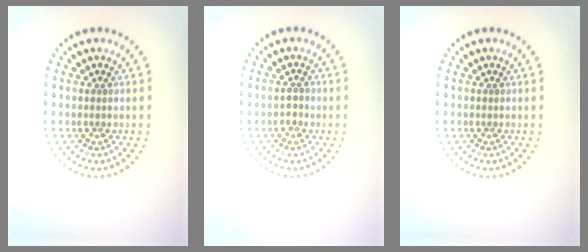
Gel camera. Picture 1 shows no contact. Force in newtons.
{"total": 1.1, "press": 1.1, "slide": 0.2}
{"total": 0.0}